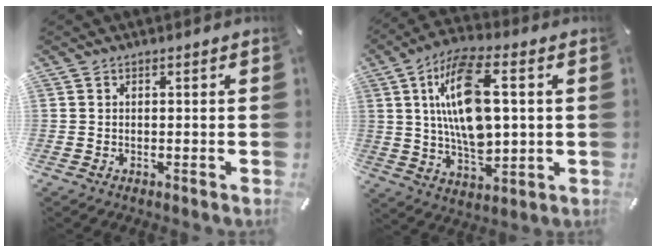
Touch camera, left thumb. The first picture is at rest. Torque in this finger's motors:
{"motor_torque": [2.49, 2.51, 2.21, -0.56, 0.78]}